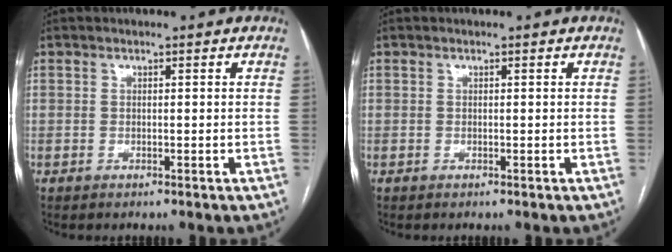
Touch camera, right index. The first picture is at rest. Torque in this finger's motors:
{"motor_torque": [0.00, 0.00, 0.00, 0.00]}